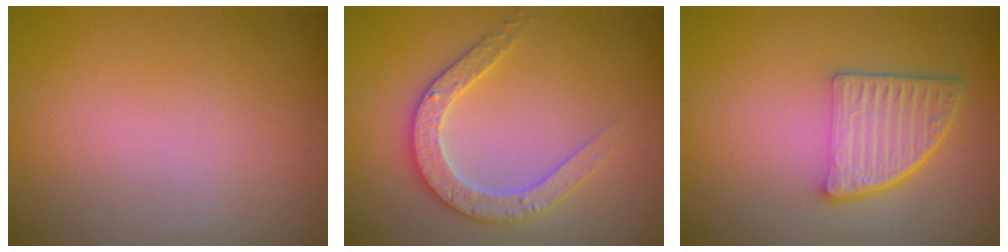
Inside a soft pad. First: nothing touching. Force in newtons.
{"total": 2.9, "press": 2.9, "slide": 0.5}
{"total": 4.8, "press": 3.3, "slide": 3.6}